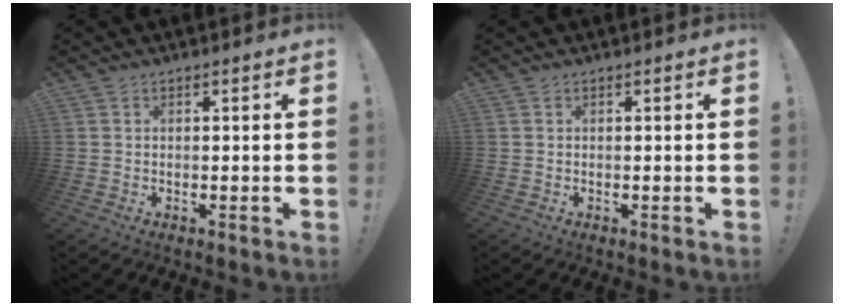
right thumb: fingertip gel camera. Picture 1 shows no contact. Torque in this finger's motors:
{"motor_torque": [0.00, 0.00, 0.00, 0.00, 0.00]}